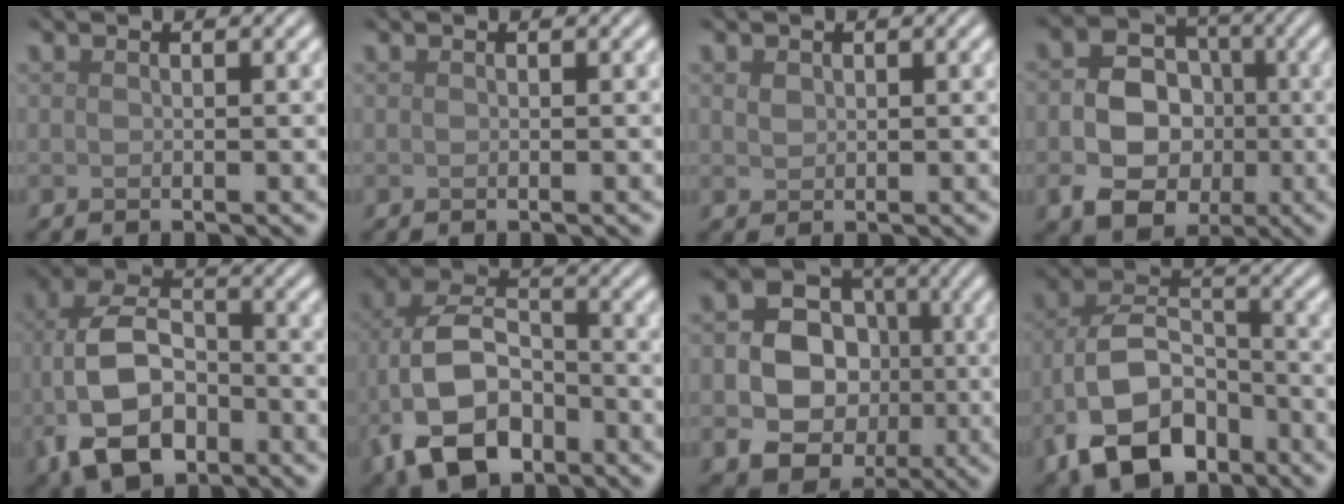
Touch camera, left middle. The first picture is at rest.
{"total": 0.0}
{"total": 1.0, "force": [0.5, 0.8, 0.4], "torque": [-0.009, -0.001, 0.010]}
{"total": 7.4, "force": [-1.8, 6.0, 3.9], "torque": [-0.061, -0.006, -0.040]}
{"total": 8.3, "force": [-3.0, 5.3, 5.7], "torque": [-0.120, -0.005, -0.061]}
{"total": 8.8, "force": [-3.9, 5.4, 5.8], "torque": [-0.121, -0.001, -0.078]}
{"total": 9.8, "force": [-1.4, 8.6, 4.4], "torque": [-0.053, -0.002, -0.046]}
{"total": 8.6, "force": [-4.3, 5.3, 5.3], "torque": [-0.108, -0.001, -0.083]}